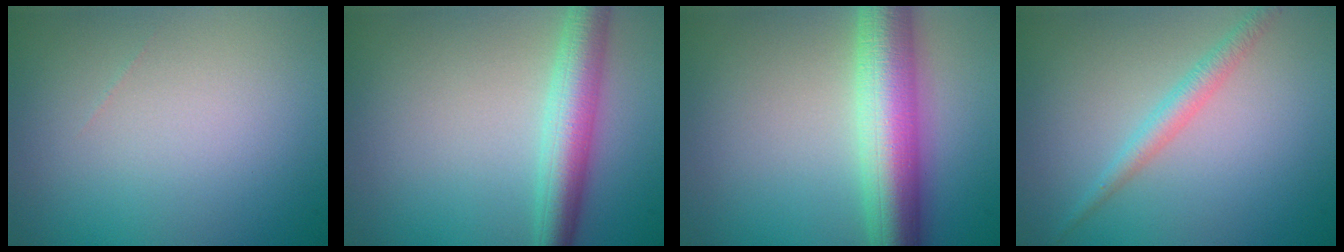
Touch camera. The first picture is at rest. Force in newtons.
{"total": 4.6, "press": 4.6, "slide": 0.0}
{"total": 7.9, "press": 7.8, "slide": 0.2}
{"total": 1.9, "press": 1.9, "slide": 0.1}